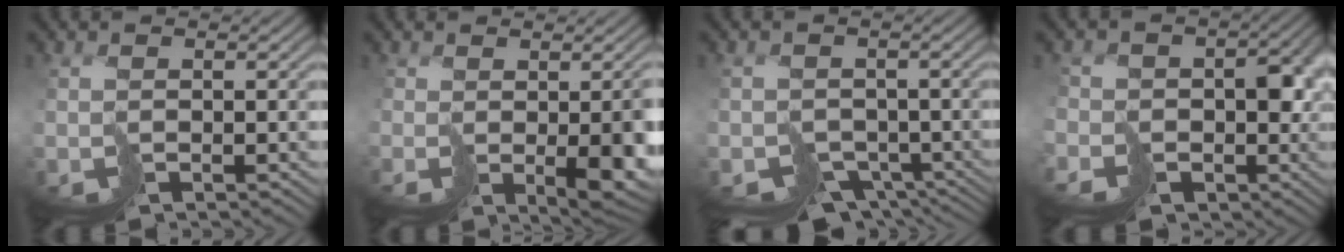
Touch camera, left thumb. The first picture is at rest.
{"total": 5.5, "force": [-1.1, 2.3, 4.8], "torque": [-0.068, -0.029, 0.012]}
{"total": 6.1, "force": [-3.7, 4.5, 1.7], "torque": [-0.020, -0.023, -0.040]}
{"total": 8.5, "force": [-3.0, 7.3, 3.1], "torque": [-0.058, -0.016, -0.061]}